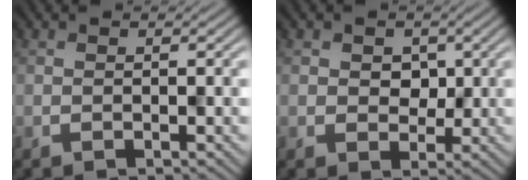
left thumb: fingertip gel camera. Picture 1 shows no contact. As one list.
[{"total": 2.1, "force": [1.1, 1.7, 0.1], "torque": [0.002, 0.000, 0.015]}]